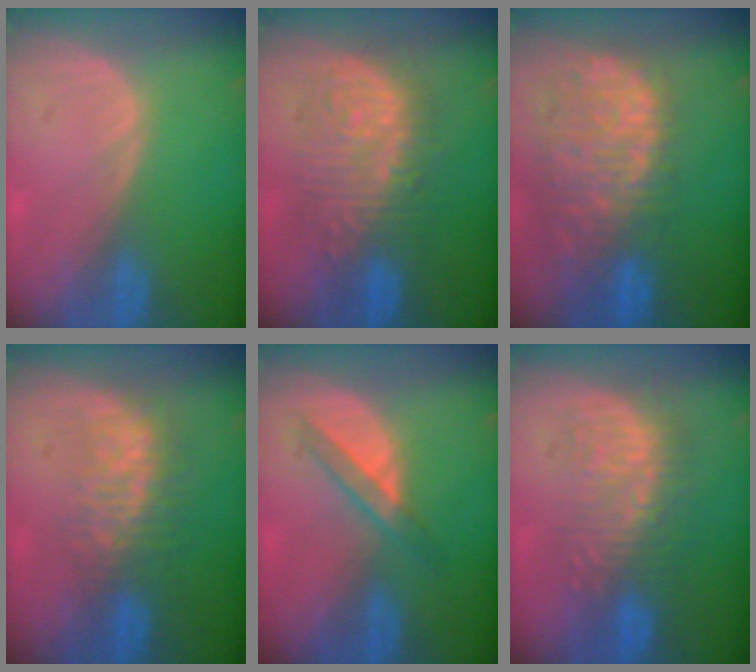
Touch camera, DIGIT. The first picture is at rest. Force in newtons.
{"total": 9.8, "press": 9.8, "slide": 0.4}
{"total": 12.6, "press": 10.3, "slide": 7.2}
{"total": 7.7, "press": 7.1, "slide": 3.1}
{"total": 3.9, "press": 3.7, "slide": 1.1}
{"total": 8.9, "press": 8.6, "slide": 2.0}